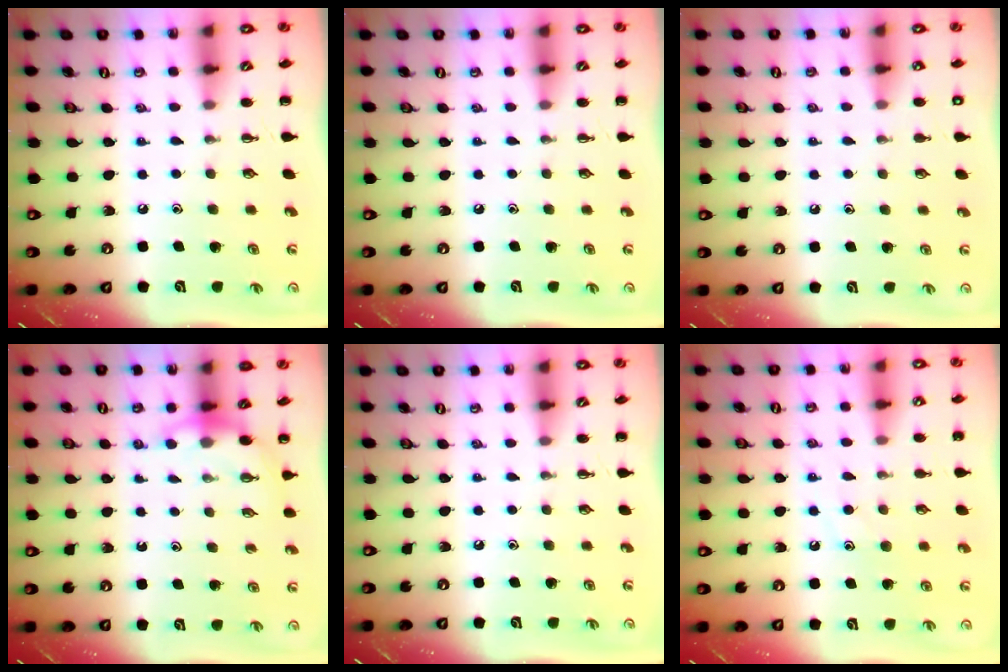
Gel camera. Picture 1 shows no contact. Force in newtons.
{"total": 0.0}
{"total": 1.1, "press": 1.1, "slide": 0.2}
{"total": 4.7, "press": 4.7, "slide": 0.4}
{"total": 0.0}
{"total": 8.9, "press": 8.9, "slide": 1.1}